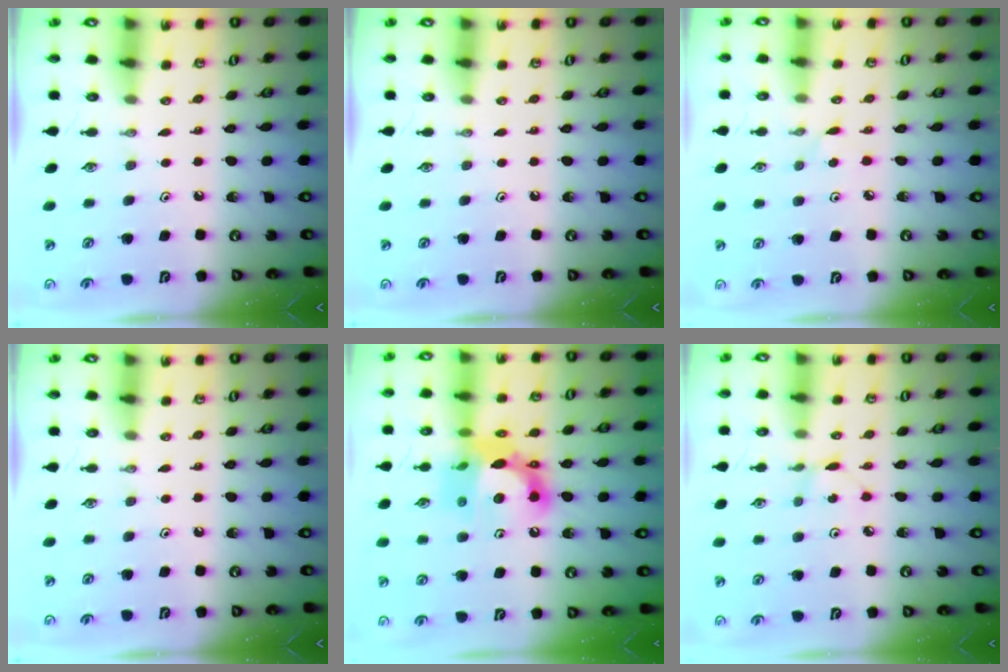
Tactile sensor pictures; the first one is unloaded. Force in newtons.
{"total": 0.0}
{"total": 2.9, "press": 2.9, "slide": 0.1}
{"total": 0.0}
{"total": 16.0, "press": 15.9, "slide": 1.2}
{"total": 1.5, "press": 1.5, "slide": 0.2}